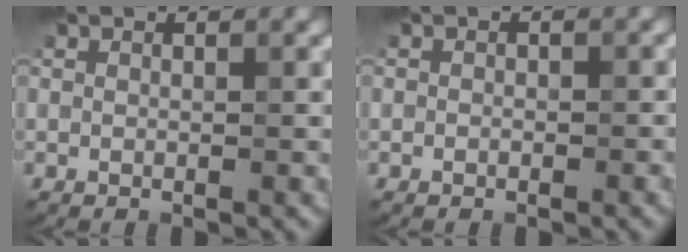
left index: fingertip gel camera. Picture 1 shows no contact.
{"total": 0.6, "force": [-0.3, 0.5, 0.4], "torque": [-0.004, 0.000, -0.004]}